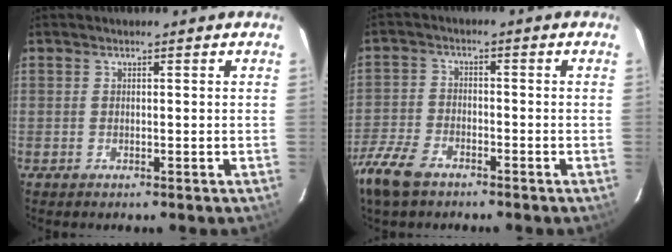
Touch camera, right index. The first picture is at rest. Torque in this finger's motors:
{"motor_torque": [0.23, -0.22, 0.25, 0.07]}